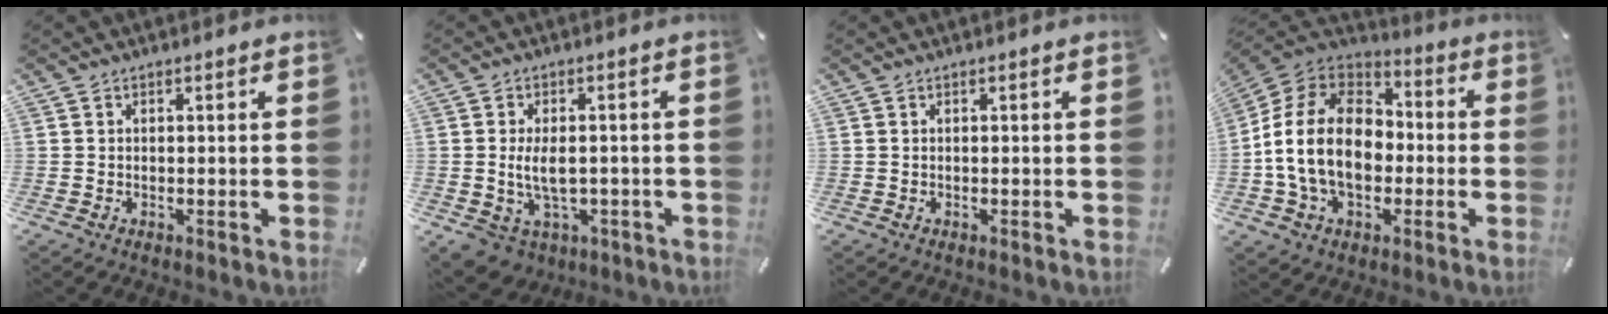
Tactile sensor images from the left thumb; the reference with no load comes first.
{"total": 8.3, "force": [-0.5, 6.3, 5.4], "torque": [-0.101, 0.007, -0.006]}
{"total": 0.0}
{"total": 18.5, "force": [-2.7, 13.8, 12.0], "torque": [-0.256, 0.029, -0.050]}